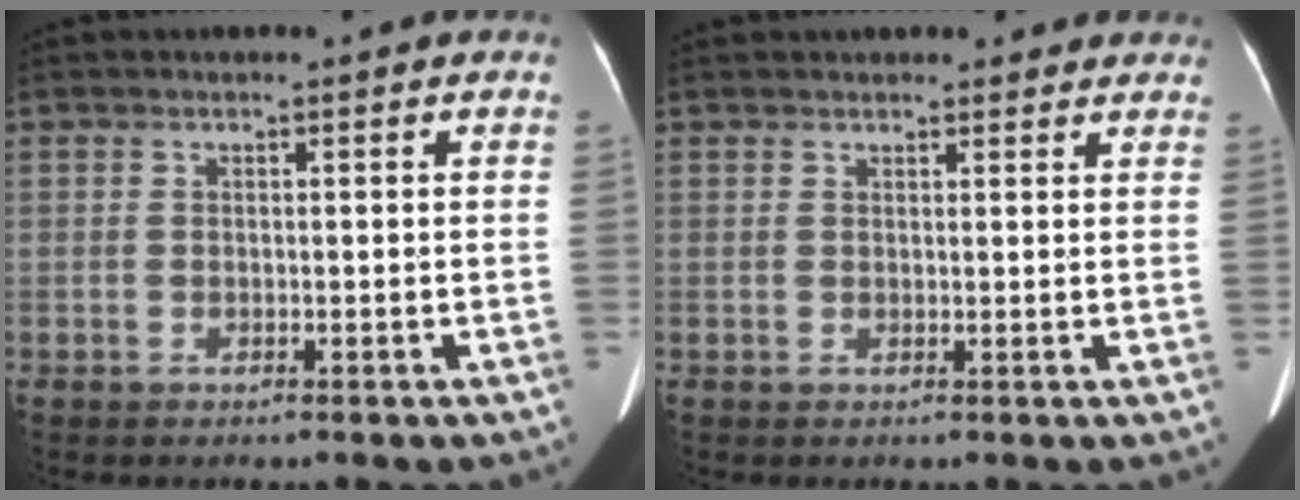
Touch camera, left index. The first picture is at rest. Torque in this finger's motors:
{"motor_torque": [1.06, -1.08, 0.16, 0.01]}